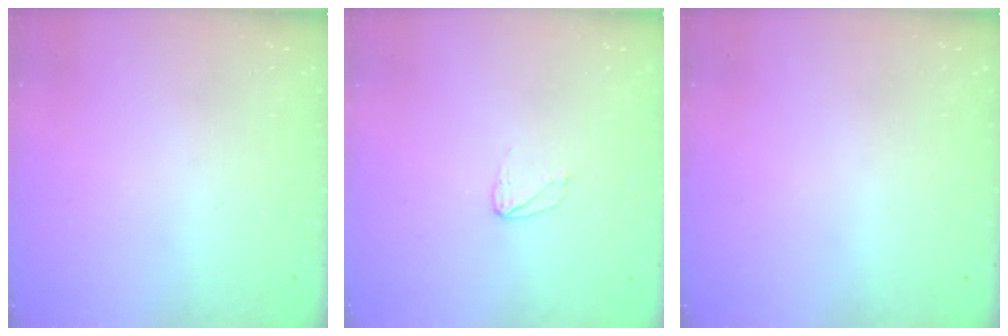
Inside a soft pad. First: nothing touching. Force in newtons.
{"total": 4.1, "press": 4.1, "slide": 0.4}
{"total": 0.0}